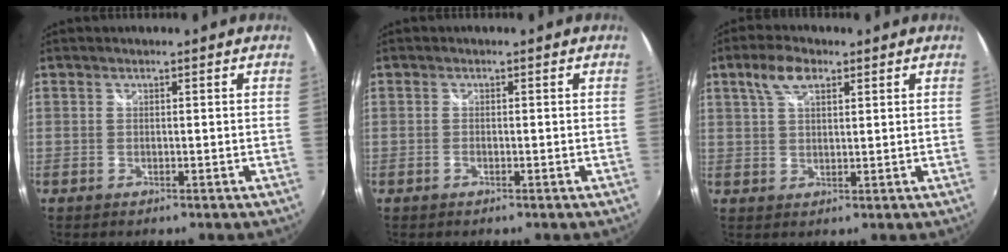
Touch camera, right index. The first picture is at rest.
{"total": 0.6, "force": [-0.4, 0.2, 0.5], "torque": [-0.010, 0.000, -0.008]}
{"total": 5.6, "force": [2.9, 2.6, 4.0], "torque": [-0.076, 0.013, 0.055]}